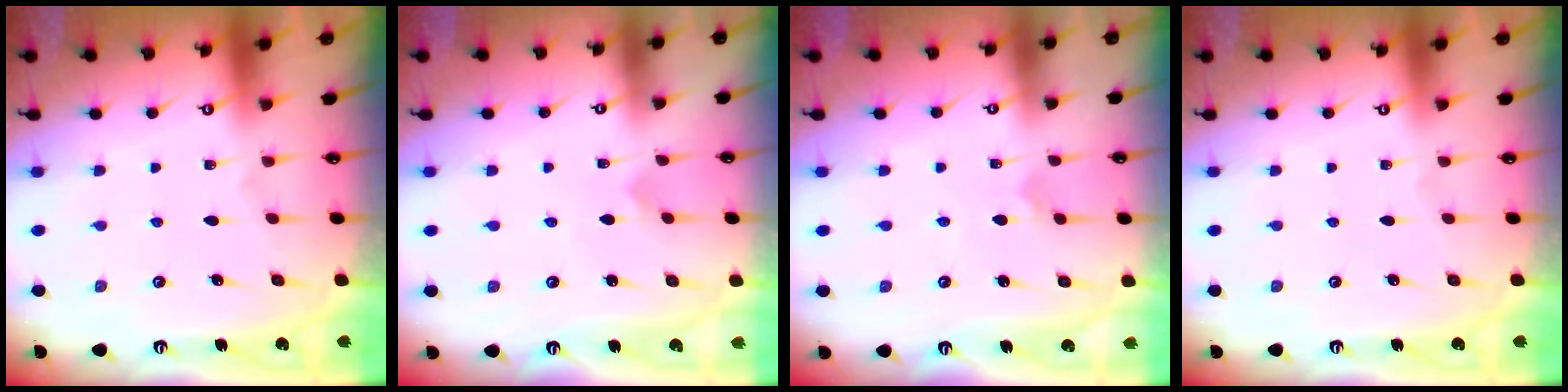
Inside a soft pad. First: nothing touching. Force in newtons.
{"total": 3.3, "press": 3.3, "slide": 0.1}
{"total": 2.7, "press": 2.7, "slide": 0.3}
{"total": 0.0}